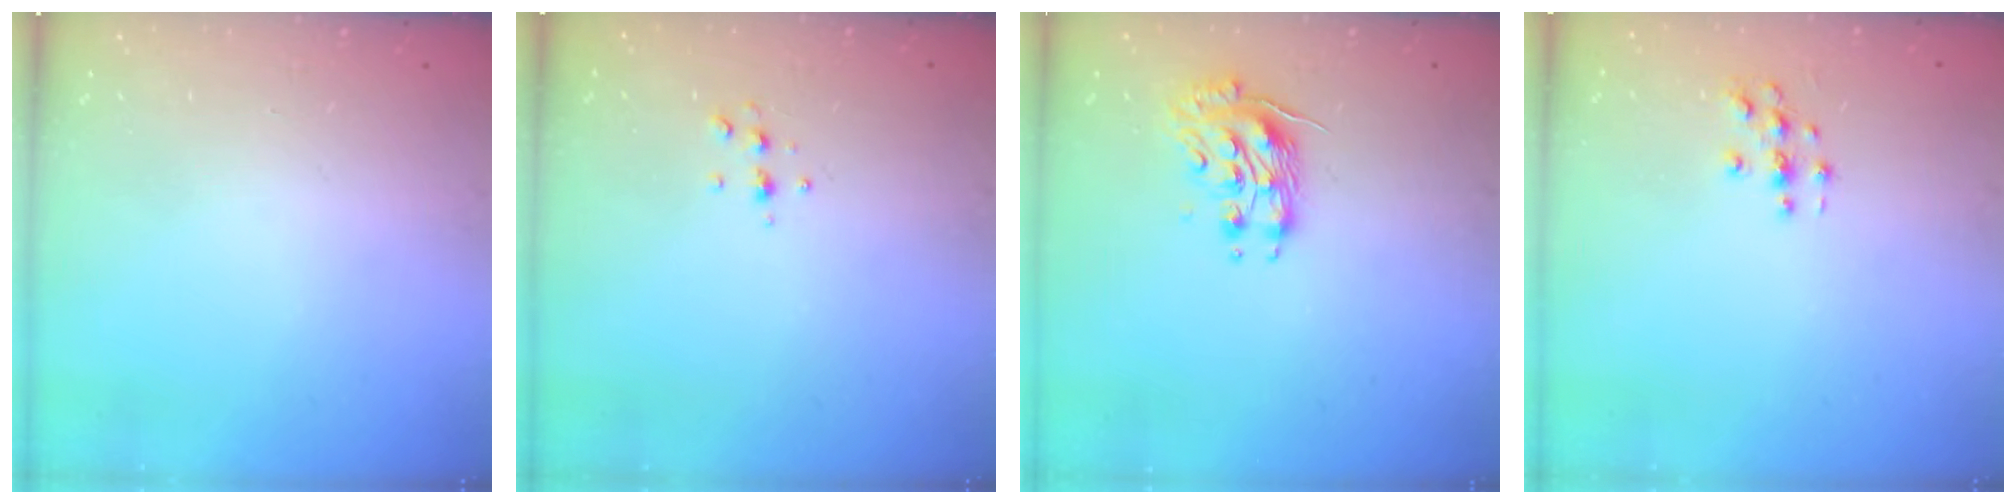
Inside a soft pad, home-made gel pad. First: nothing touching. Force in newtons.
{"total": 4.7, "press": 4.6, "slide": 1.0}
{"total": 10.2, "press": 10.2, "slide": 0.6}
{"total": 2.8, "press": 2.8, "slide": 0.3}